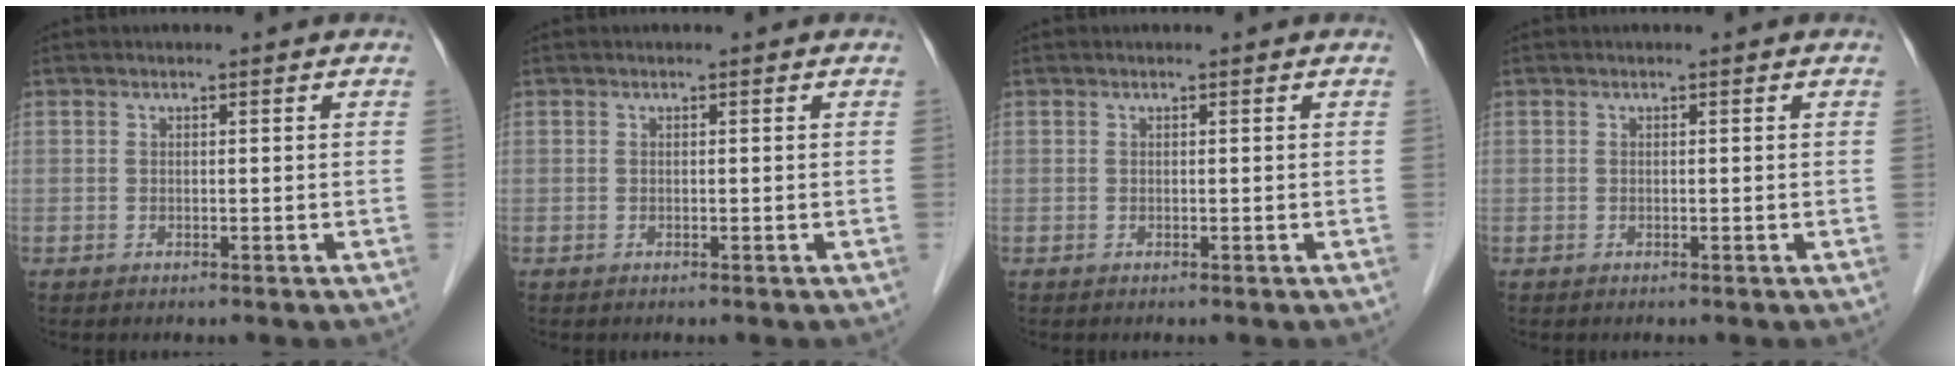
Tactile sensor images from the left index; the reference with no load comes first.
{"total": 0.0}
{"total": 0.0}
{"total": 0.0}